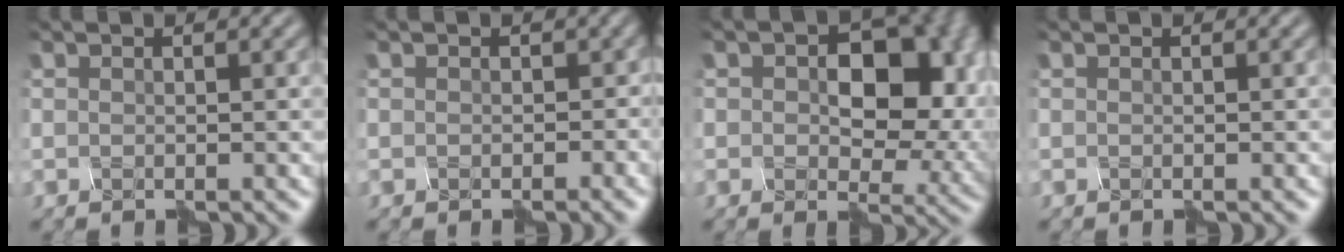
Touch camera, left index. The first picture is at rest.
{"total": 1.1, "force": [-0.5, 0.9, 0.4], "torque": [-0.001, 0.006, 0.014]}
{"total": 11.7, "force": [1.1, 7.5, 8.8], "torque": [-0.101, 0.006, 0.040]}
{"total": 0.0}